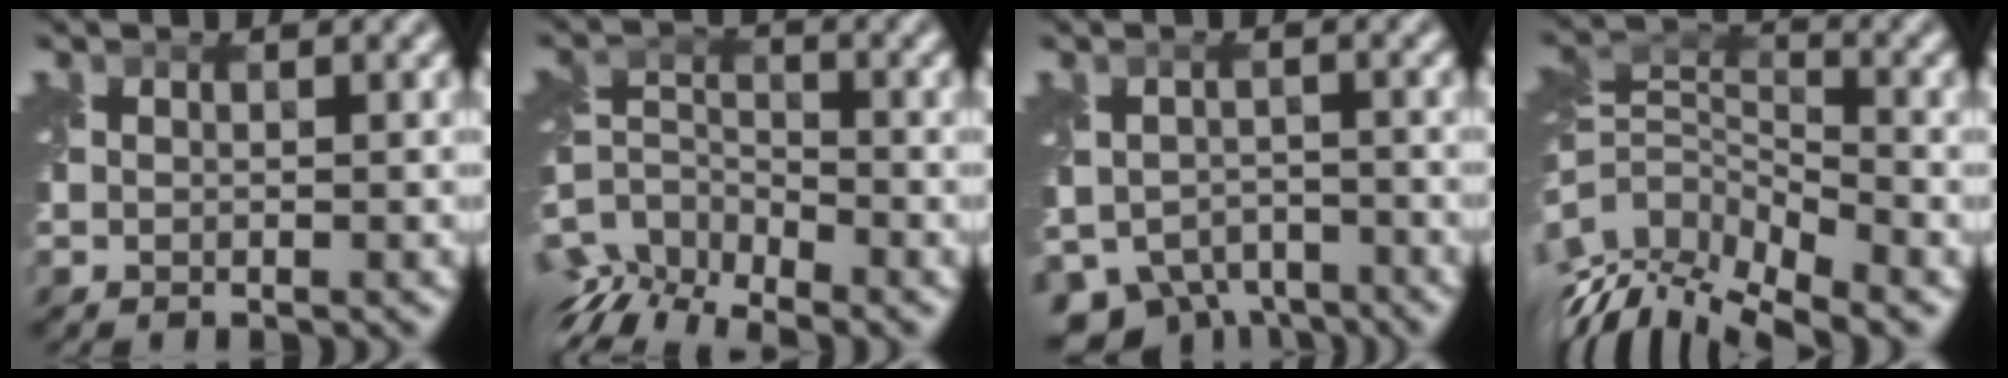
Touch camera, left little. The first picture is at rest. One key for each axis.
{"total": 8.4, "fx": -6.6, "fy": 3.3, "fz": 4.0, "tx": -0.077, "ty": -0.013, "tz": -0.117}
{"total": 6.2, "fx": -4.3, "fy": 3.8, "fz": 2.3, "tx": -0.041, "ty": -0.022, "tz": -0.074}
{"total": 12.4, "fx": -7.7, "fy": 5.8, "fz": 7.7, "tx": -0.152, "ty": -0.001, "tz": -0.116}